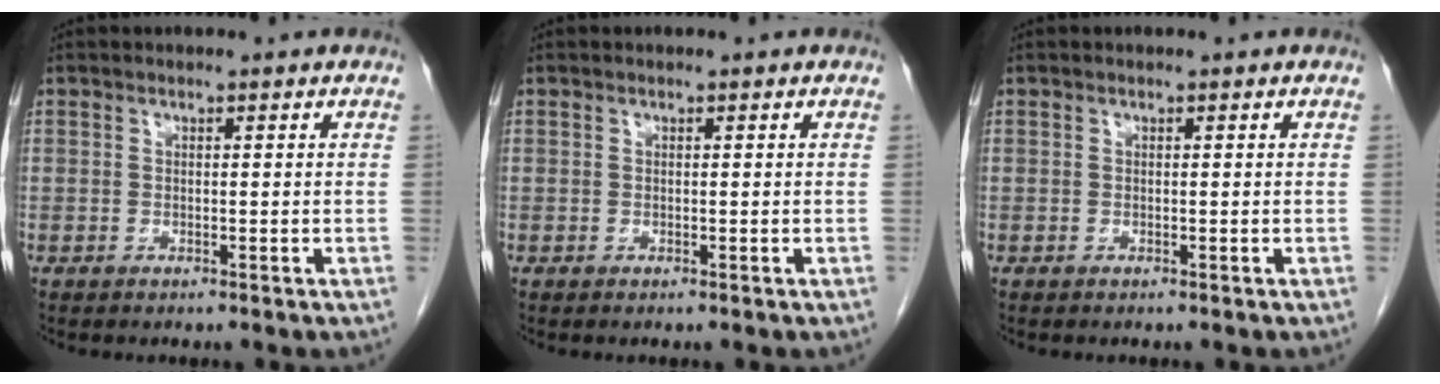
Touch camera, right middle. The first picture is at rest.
{"total": 0.0}
{"total": 0.0}